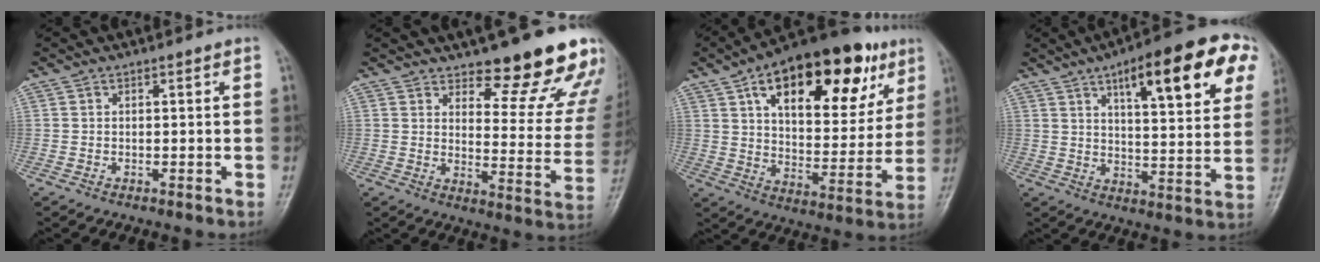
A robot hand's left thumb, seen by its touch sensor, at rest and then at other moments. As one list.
[{"total": 16.8, "force": [13.6, 5.0, 8.5], "torque": [-0.055, -0.107, 0.165]}, {"total": 27.3, "force": [13.3, 13.0, 20.0], "torque": [-0.261, -0.010, 0.200]}, {"total": 20.5, "force": [9.3, 6.2, 17.2], "torque": [-0.207, -0.009, 0.126]}]